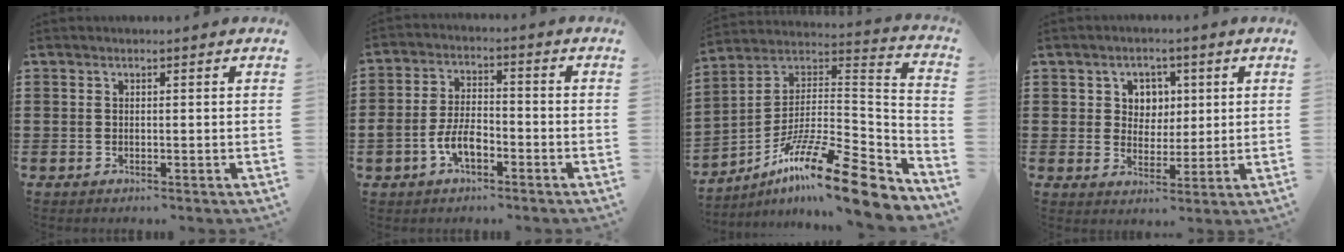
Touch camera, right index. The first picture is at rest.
{"total": 5.6, "force": [-2.5, 3.0, 4.0], "torque": [-0.103, -0.001, -0.055]}
{"total": 16.4, "force": [-11.5, 2.2, 11.6], "torque": [-0.200, 0.023, -0.205]}
{"total": 4.2, "force": [1.4, 3.8, 1.1], "torque": [-0.033, 0.011, 0.021]}